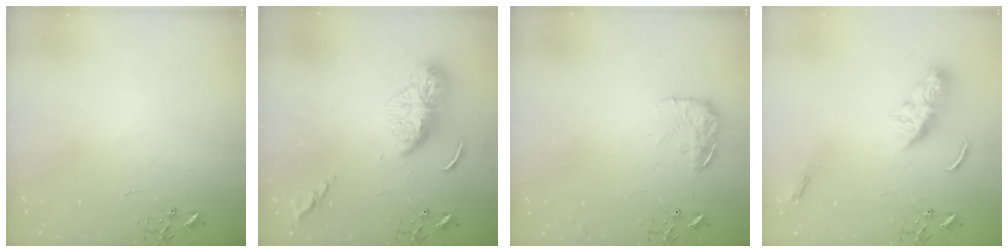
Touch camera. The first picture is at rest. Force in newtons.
{"total": 13.3, "press": 13.2, "slide": 1.3}
{"total": 13.2, "press": 13.2, "slide": 0.6}
{"total": 9.5, "press": 9.5, "slide": 0.2}